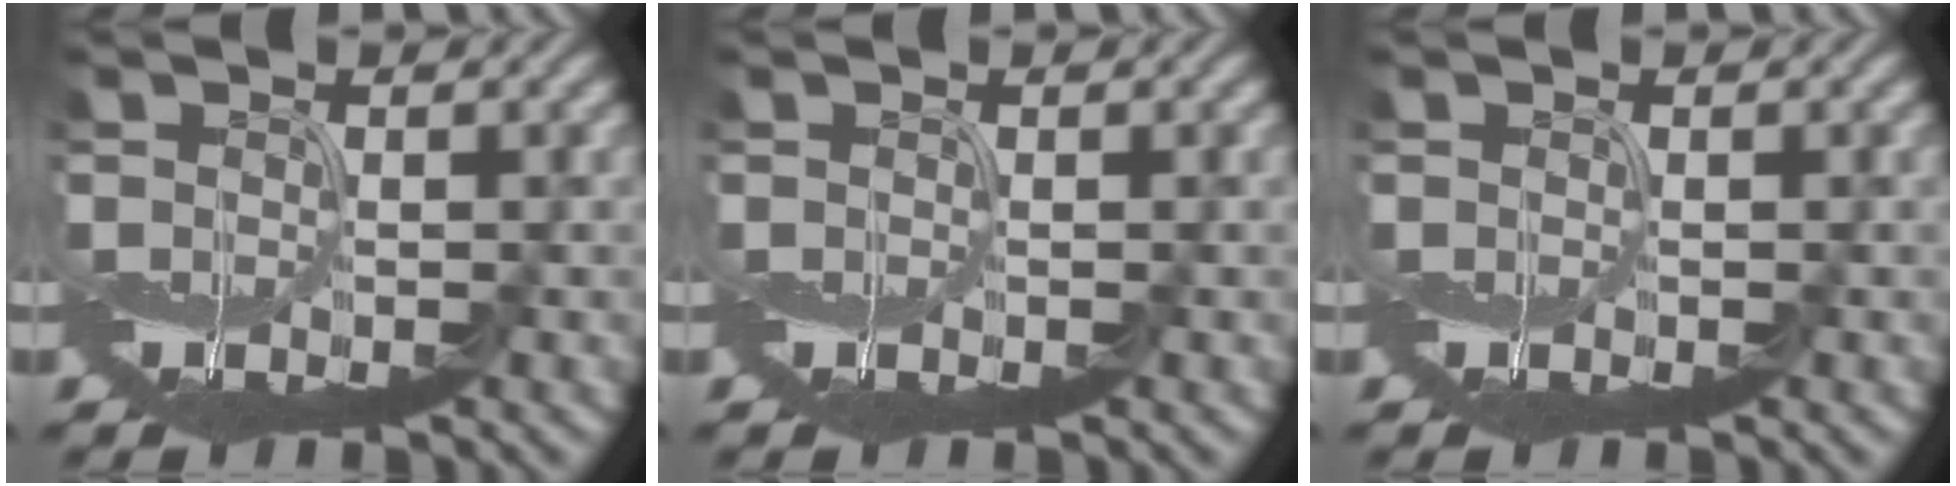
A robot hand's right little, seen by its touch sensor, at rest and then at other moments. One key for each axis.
{"total": 0.0}
{"total": 0.0}